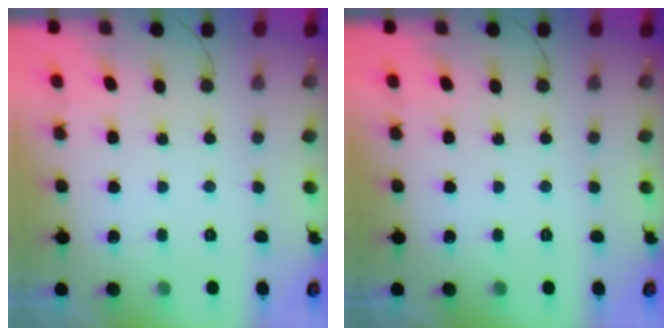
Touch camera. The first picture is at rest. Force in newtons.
{"total": 0.0}